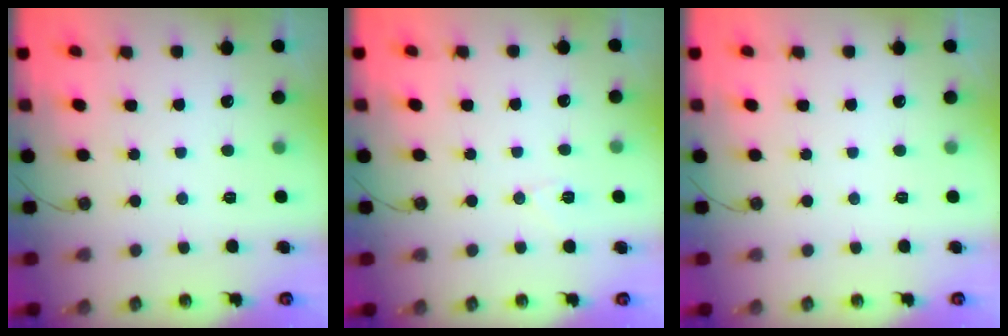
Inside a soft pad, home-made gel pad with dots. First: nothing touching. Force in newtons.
{"total": 6.5, "press": 6.4, "slide": 1.3}
{"total": 0.0}